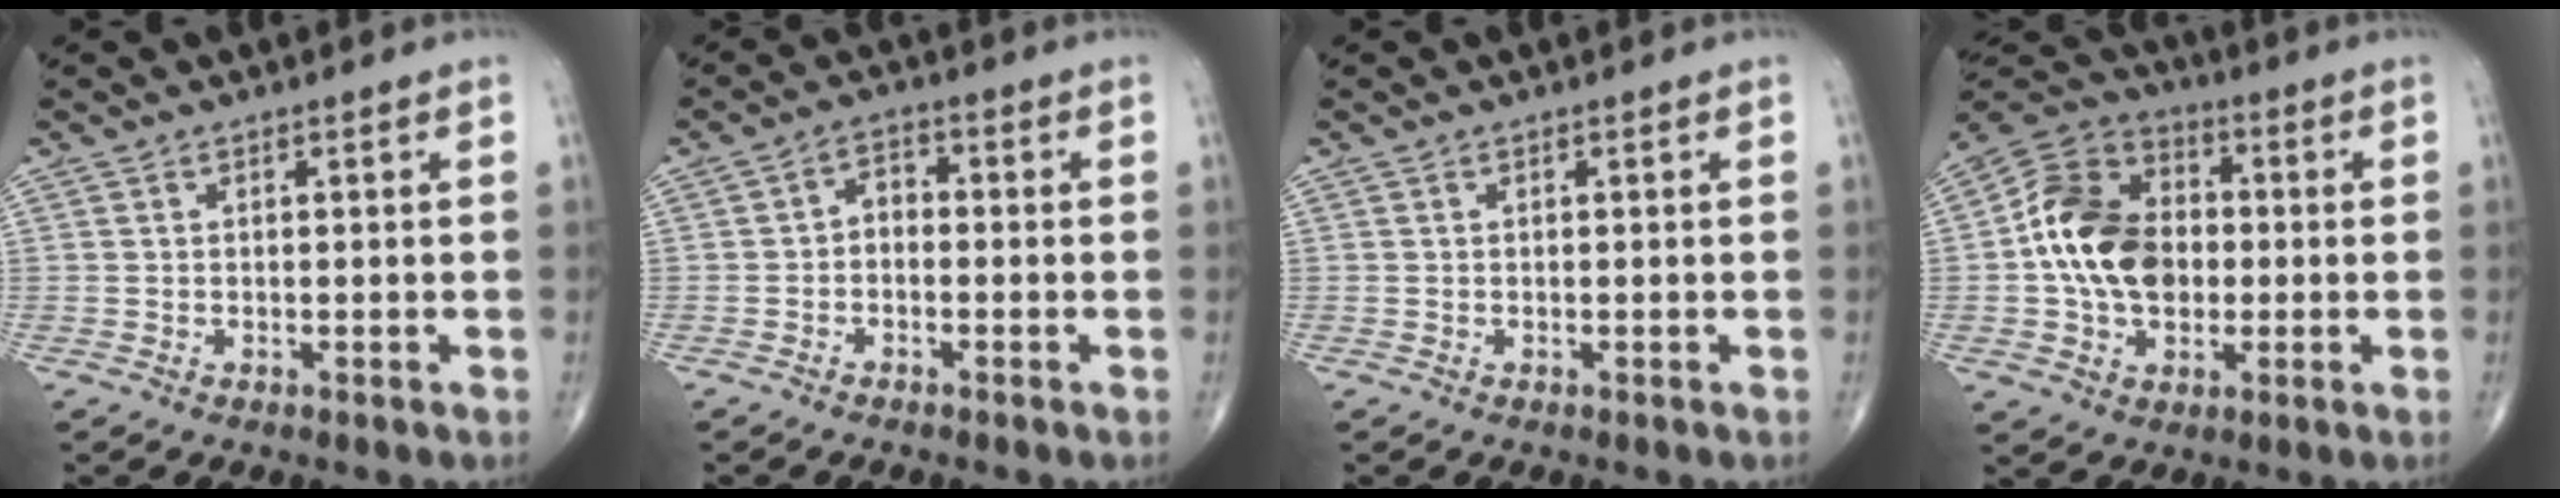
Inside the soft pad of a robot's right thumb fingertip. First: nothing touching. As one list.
[{"total": 3.3, "force": [-0.8, 2.3, 2.2], "torque": [-0.024, 0.021, -0.026]}, {"total": 0.0}, {"total": 16.4, "force": [-0.4, 11.8, 11.3], "torque": [-0.179, 0.026, -0.013]}]